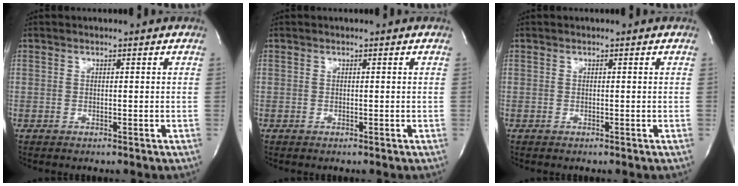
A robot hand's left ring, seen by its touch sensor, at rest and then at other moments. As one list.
[{"total": 0.0}, {"total": 0.0}]